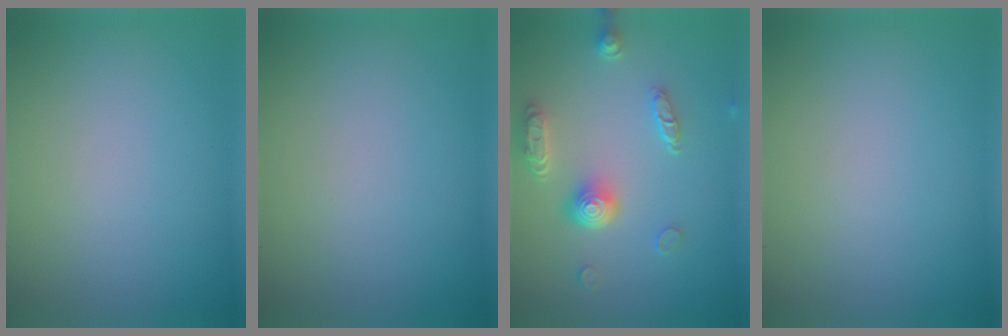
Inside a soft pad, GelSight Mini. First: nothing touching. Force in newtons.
{"total": 0.0}
{"total": 4.6, "press": 3.6, "slide": 2.9}
{"total": 0.0}